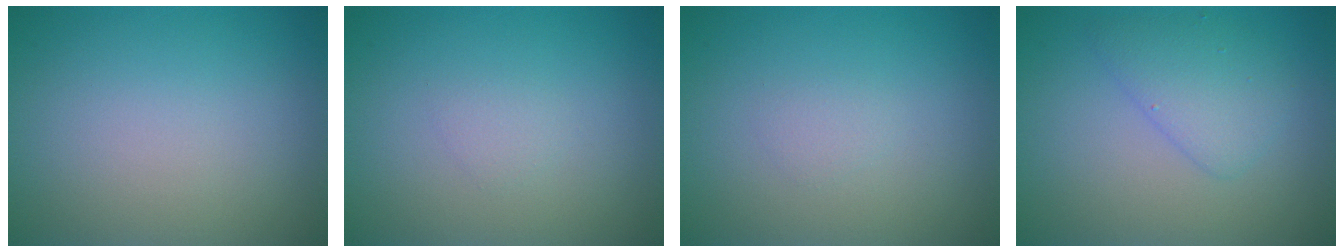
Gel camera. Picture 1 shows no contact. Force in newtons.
{"total": 0.8, "press": 0.8, "slide": 0.1}
{"total": 0.7, "press": 0.7, "slide": 0.1}
{"total": 2.8, "press": 2.8, "slide": 0.1}